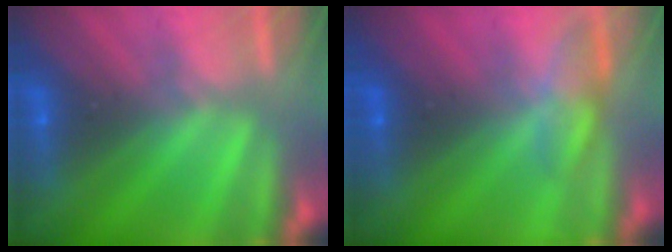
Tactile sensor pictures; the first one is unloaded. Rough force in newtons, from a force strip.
{"total": 3.9}